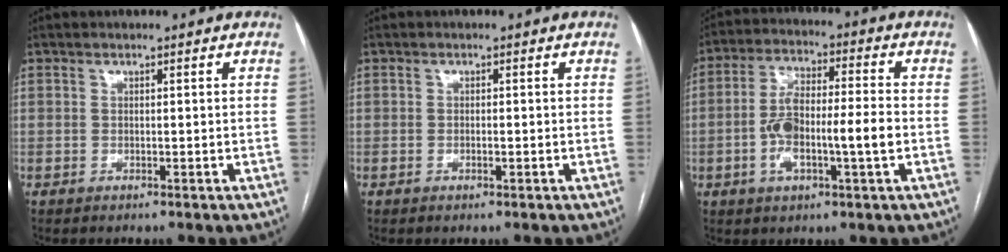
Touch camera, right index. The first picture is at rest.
{"total": 0.8, "force": [-0.2, 0.3, 0.8], "torque": [-0.012, -0.001, -0.003]}
{"total": 10.9, "force": [-2.0, 2.2, 10.5], "torque": [-0.202, 0.019, -0.036]}